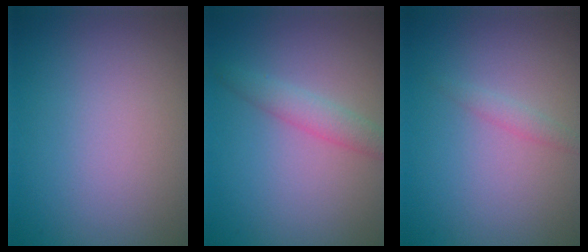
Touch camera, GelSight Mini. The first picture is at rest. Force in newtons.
{"total": 2.2, "press": 2.2, "slide": 0.2}
{"total": 1.0, "press": 1.0, "slide": 0.1}